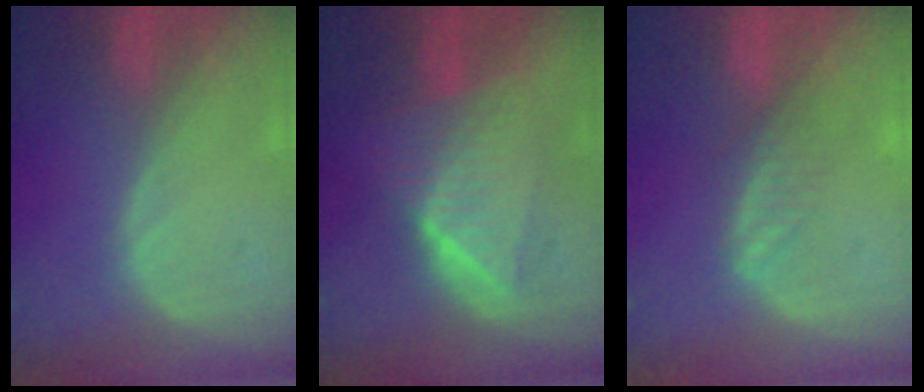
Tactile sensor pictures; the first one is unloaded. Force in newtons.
{"total": 7.7, "press": 7.7, "slide": 0.3}
{"total": 2.3, "press": 2.3, "slide": 0.1}